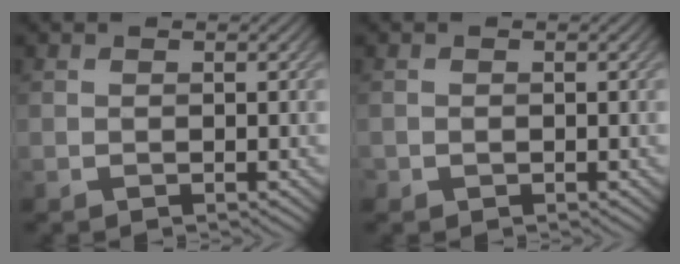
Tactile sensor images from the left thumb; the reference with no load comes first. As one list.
[{"total": 0.6, "force": [-0.2, 0.5, 0.3], "torque": [-0.005, -0.002, -0.005]}]